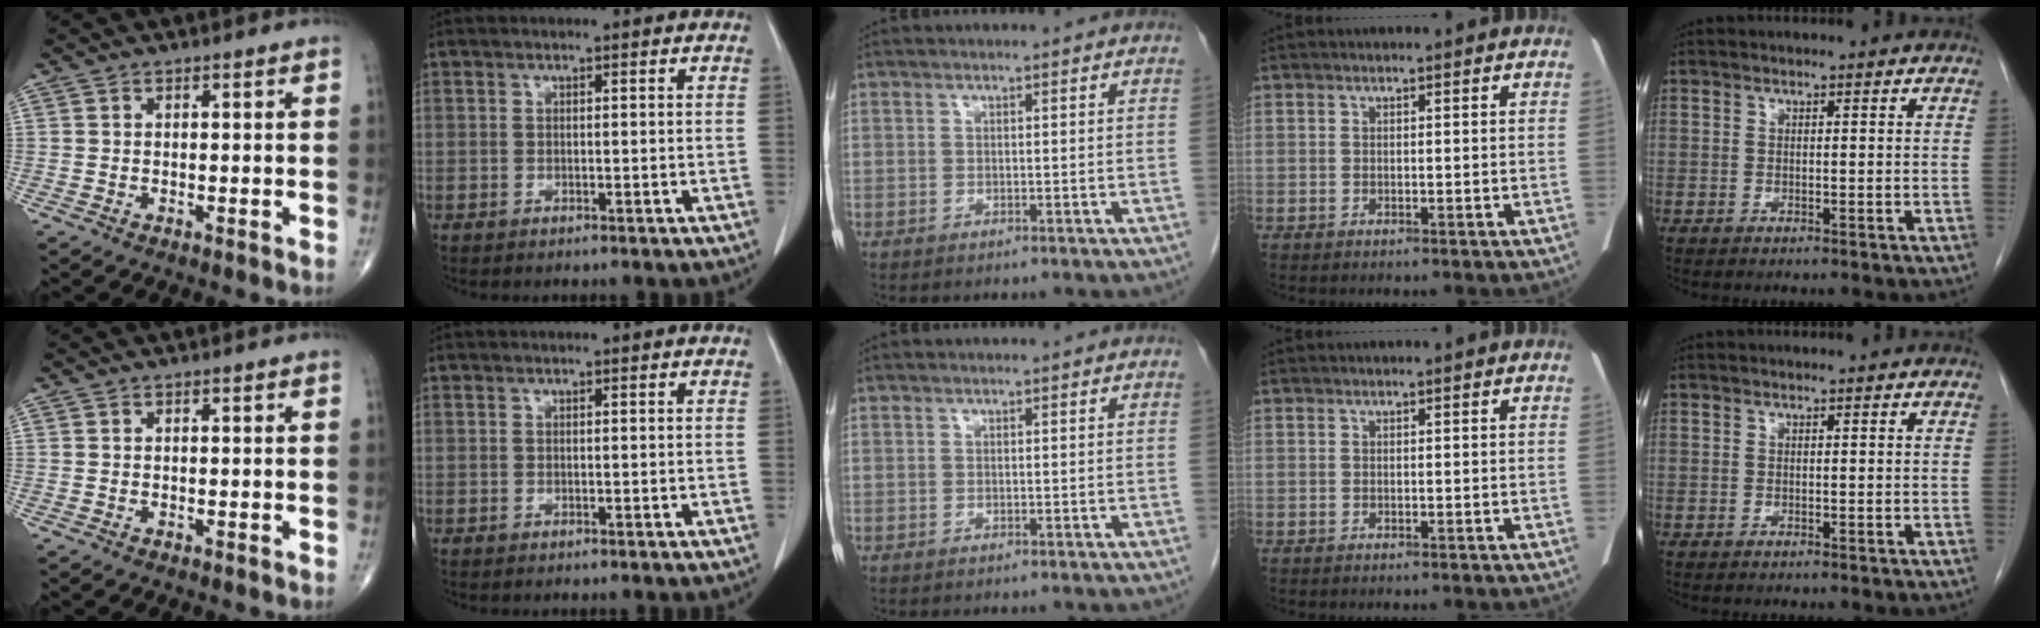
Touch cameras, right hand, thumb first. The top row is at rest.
{}